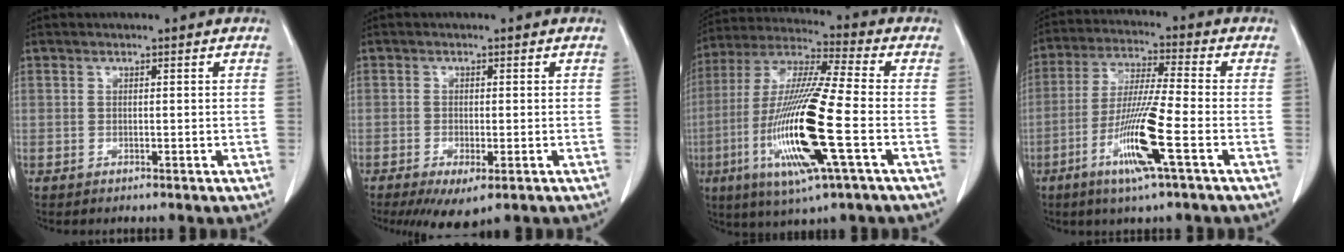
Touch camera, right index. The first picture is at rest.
{"total": 5.5, "force": [-3.2, 1.6, 4.1], "torque": [-0.065, -0.015, -0.046]}
{"total": 19.2, "force": [-5.3, 1.0, 18.4], "torque": [-0.391, -0.024, -0.103]}
{"total": 12.0, "force": [-4.7, -0.5, 11.1], "torque": [-0.220, -0.020, -0.094]}